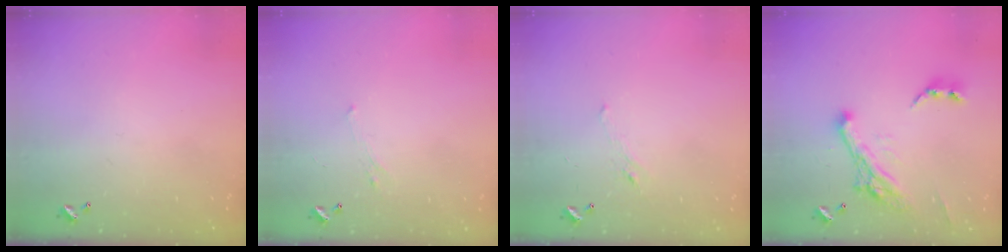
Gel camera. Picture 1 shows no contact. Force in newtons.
{"total": 0.9, "press": 0.7, "slide": 0.6}
{"total": 1.1, "press": 0.9, "slide": 0.6}
{"total": 9.3, "press": 9.2, "slide": 1.2}